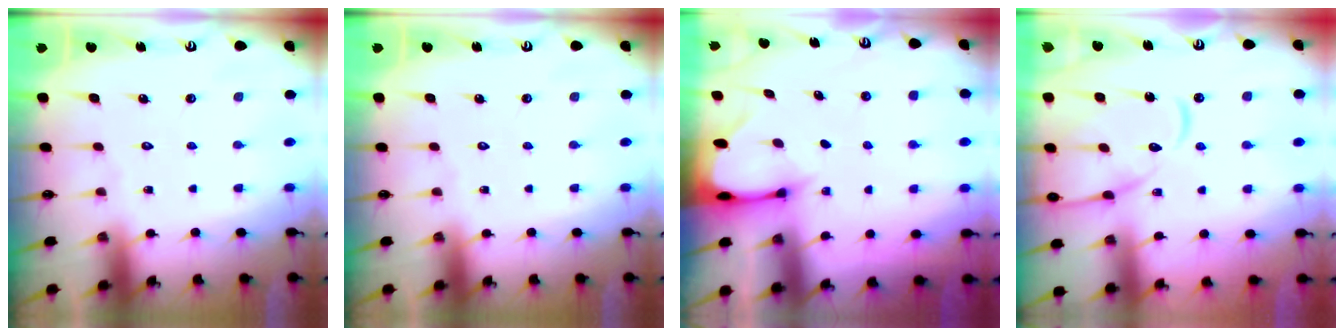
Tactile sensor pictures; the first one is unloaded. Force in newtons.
{"total": 0.0}
{"total": 2.4, "press": 2.4, "slide": 0.1}
{"total": 13.3, "press": 13.2, "slide": 1.1}